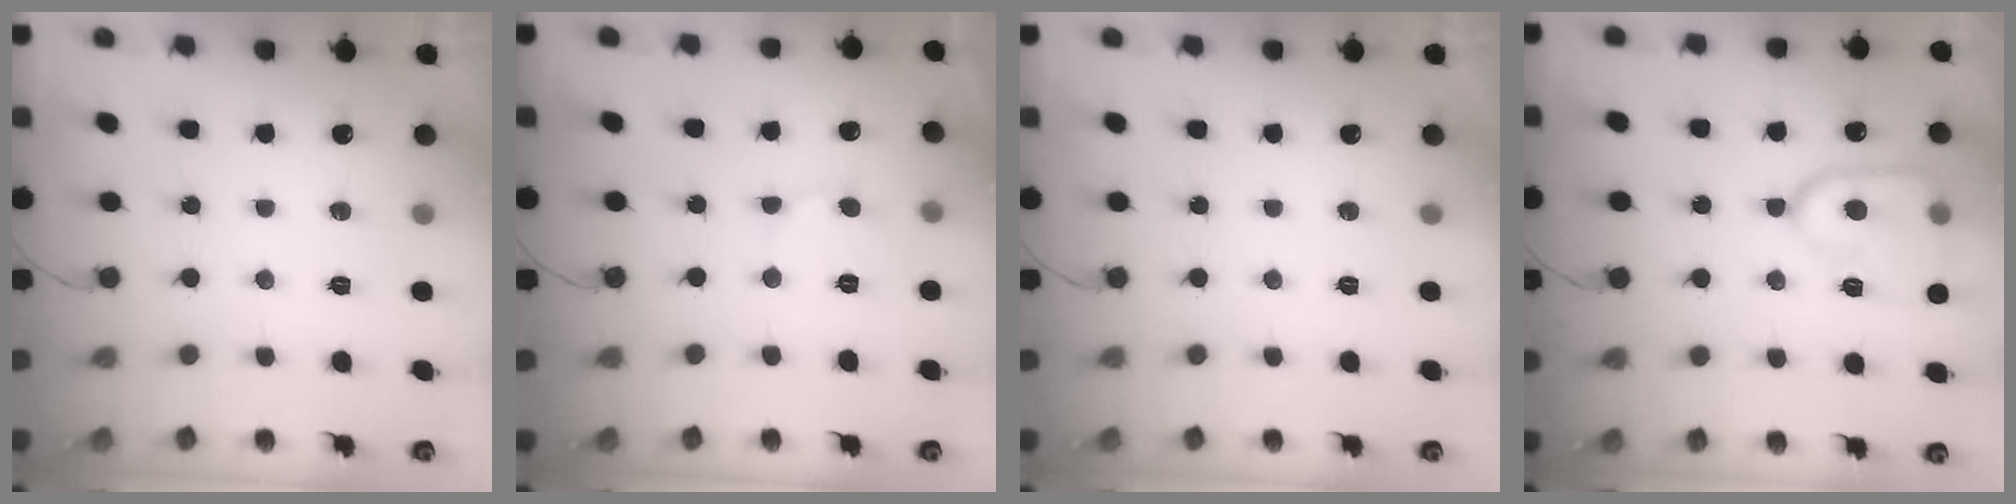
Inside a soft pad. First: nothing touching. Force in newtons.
{"total": 2.8, "press": 2.8, "slide": 0.3}
{"total": 0.0}
{"total": 13.2, "press": 13.2, "slide": 1.1}